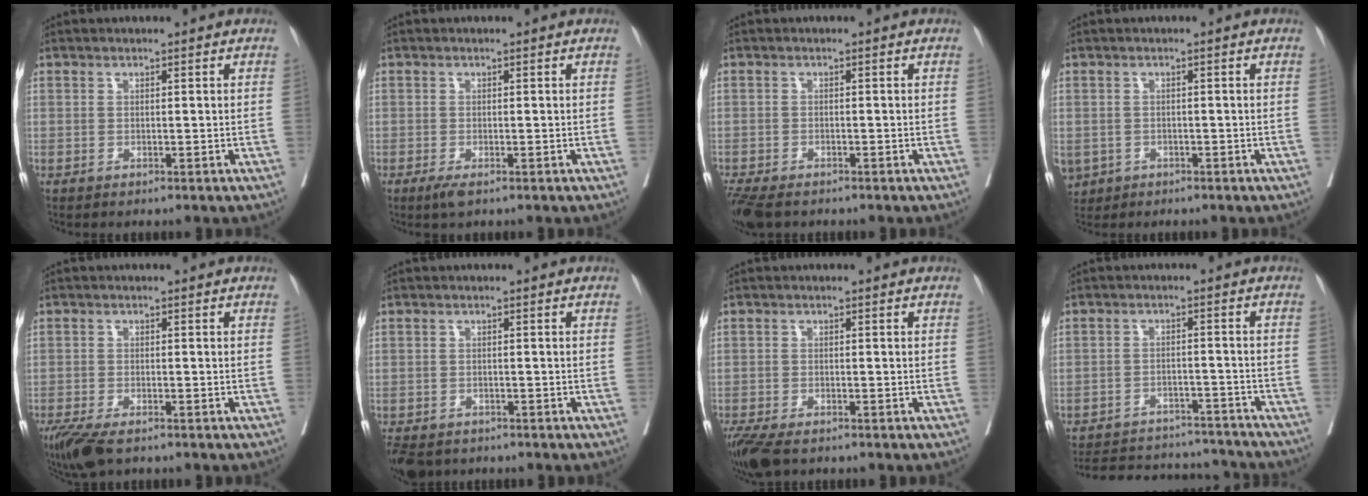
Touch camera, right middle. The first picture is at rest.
{"total": 1.9, "force": [-1.2, 0.4, 1.5], "torque": [-0.030, -0.007, -0.021]}
{"total": 7.4, "force": [-5.6, 2.9, 3.8], "torque": [-0.083, -0.016, -0.092]}
{"total": 5.8, "force": [-2.7, 4.7, 1.8], "torque": [-0.048, -0.002, -0.039]}
{"total": 6.3, "force": [-4.6, 2.0, 3.9], "torque": [-0.069, -0.014, -0.079]}
{"total": 8.9, "force": [-6.3, 5.1, 3.6], "torque": [-0.085, -0.015, -0.088]}
{"total": 6.8, "force": [-5.1, 2.3, 3.9], "torque": [-0.073, -0.015, -0.088]}
{"total": 17.9, "force": [-16.8, 4.0, 4.5], "torque": [-0.101, 0.004, -0.227]}